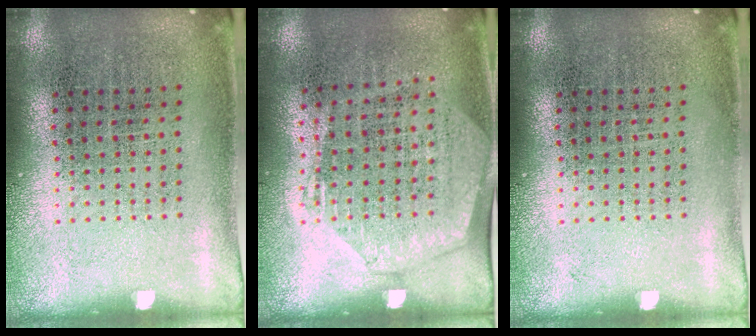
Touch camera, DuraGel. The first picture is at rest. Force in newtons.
{"total": 1.5, "press": 1.3, "slide": 0.7}
{"total": 0.0}